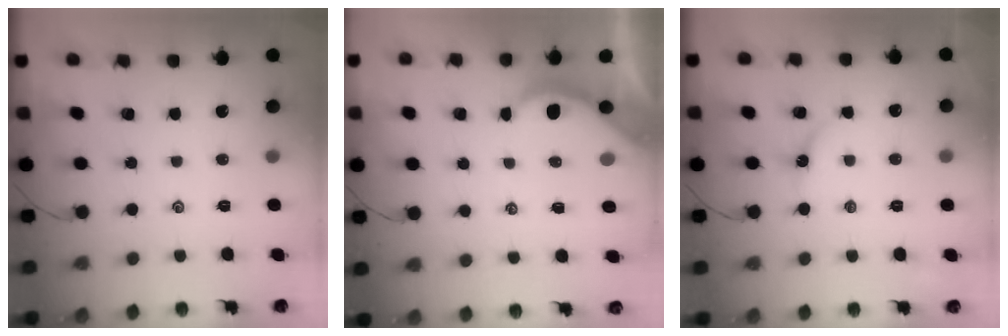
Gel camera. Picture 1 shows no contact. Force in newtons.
{"total": 2.9, "press": 2.9, "slide": 0.2}
{"total": 3.7, "press": 3.7, "slide": 0.4}